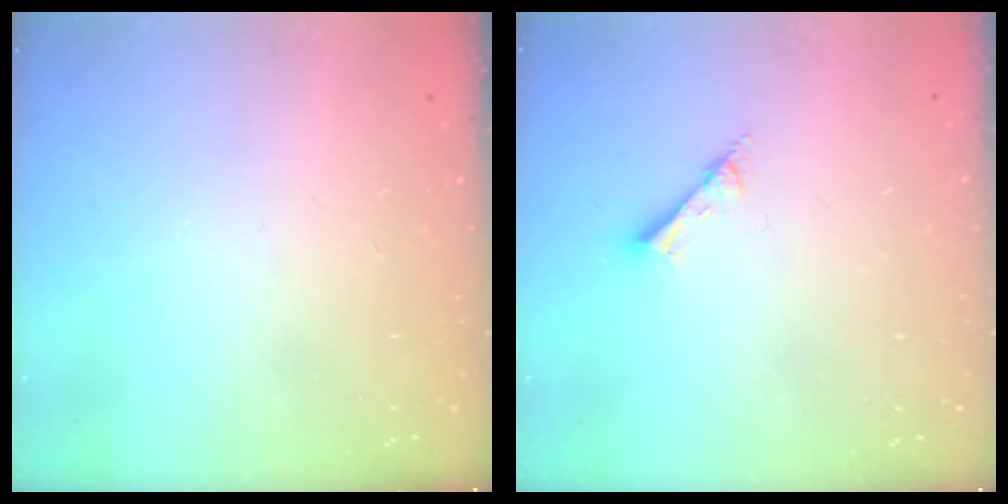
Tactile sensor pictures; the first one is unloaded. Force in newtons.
{"total": 2.8, "press": 2.7, "slide": 0.4}